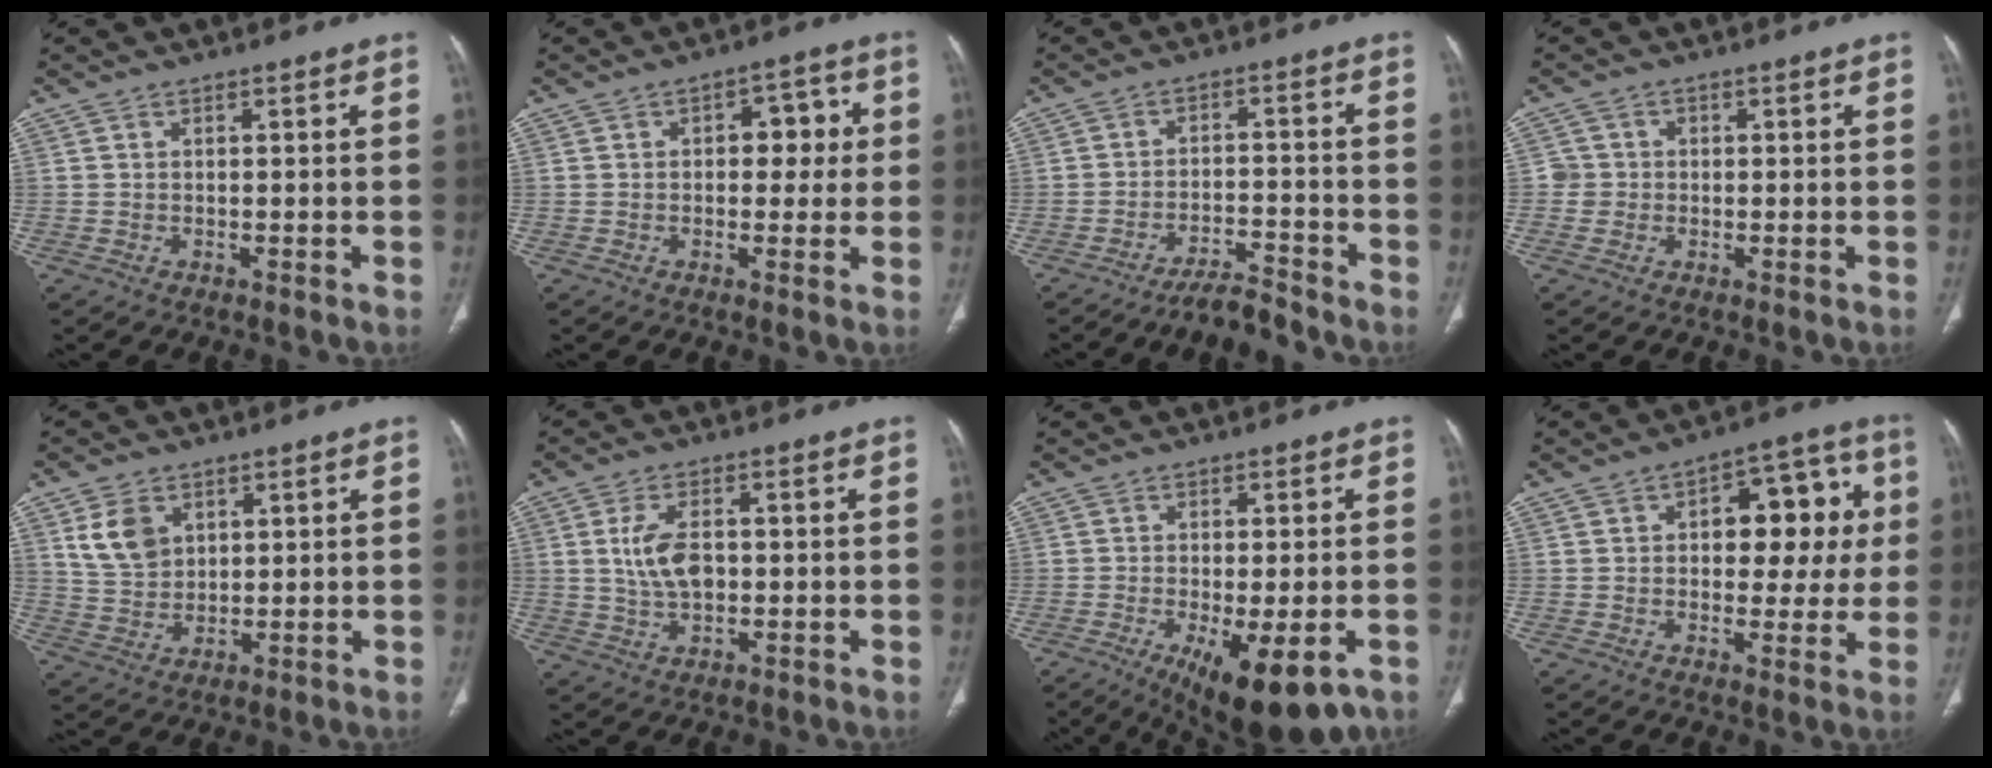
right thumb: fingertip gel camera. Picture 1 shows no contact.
{"total": 6.3, "force": [0.8, 4.0, 4.8], "torque": [-0.024, 0.013, 0.006]}
{"total": 5.1, "force": [-4.9, 0.7, 1.5], "torque": [-0.029, 0.038, -0.084]}
{"total": 2.7, "force": [-0.1, 2.7, 0.1], "torque": [0.020, 0.009, -0.003]}
{"total": 7.5, "force": [3.2, 5.4, 4.1], "torque": [-0.059, -0.013, 0.071]}
{"total": 7.2, "force": [0.6, 4.1, 5.9], "torque": [-0.113, 0.001, 0.016]}
{"total": 13.5, "force": [-6.4, 4.8, 10.9], "torque": [-0.145, -0.008, -0.084]}
{"total": 14.3, "force": [2.5, 8.1, 11.6], "torque": [-0.094, 0.023, 0.031]}